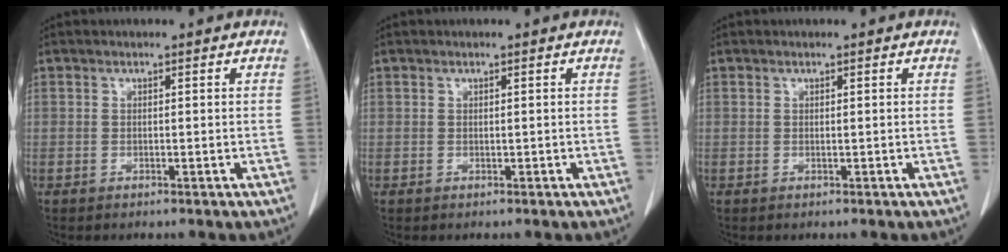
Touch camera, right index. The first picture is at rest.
{"total": 0.0}
{"total": 0.0}